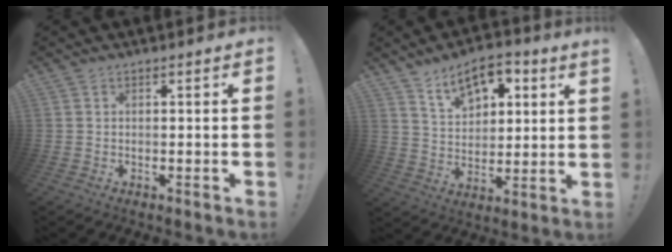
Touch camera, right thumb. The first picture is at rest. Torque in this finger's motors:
{"motor_torque": [0.05, 0.15, 0.40, 0.23, 0.04]}